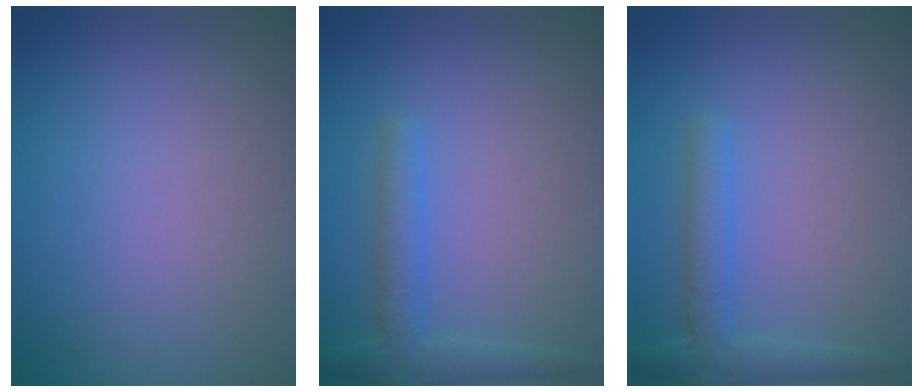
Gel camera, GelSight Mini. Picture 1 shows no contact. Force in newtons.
{"total": 2.6, "press": 2.6, "slide": 0.2}
{"total": 2.6, "press": 2.6, "slide": 0.2}